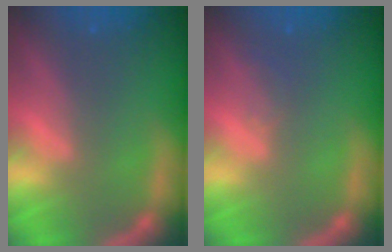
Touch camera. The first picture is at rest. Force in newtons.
{"total": 1.0}